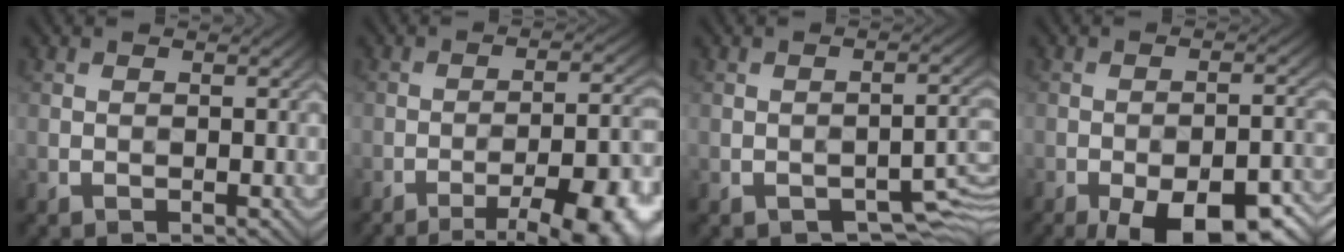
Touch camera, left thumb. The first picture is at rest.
{"total": 13.9, "force": [-8.4, 3.7, 10.5], "torque": [-0.130, 0.007, -0.113]}
{"total": 4.7, "force": [-2.8, 1.9, 3.2], "torque": [-0.039, 0.001, -0.034]}
{"total": 15.5, "force": [-10.5, 5.8, 9.8], "torque": [-0.114, -0.013, -0.141]}